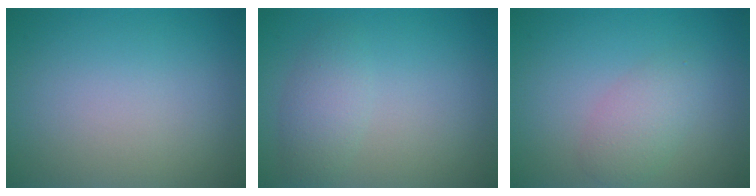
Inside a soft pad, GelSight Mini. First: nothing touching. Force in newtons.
{"total": 2.2, "press": 2.2, "slide": 0.0}
{"total": 2.6, "press": 2.6, "slide": 0.1}